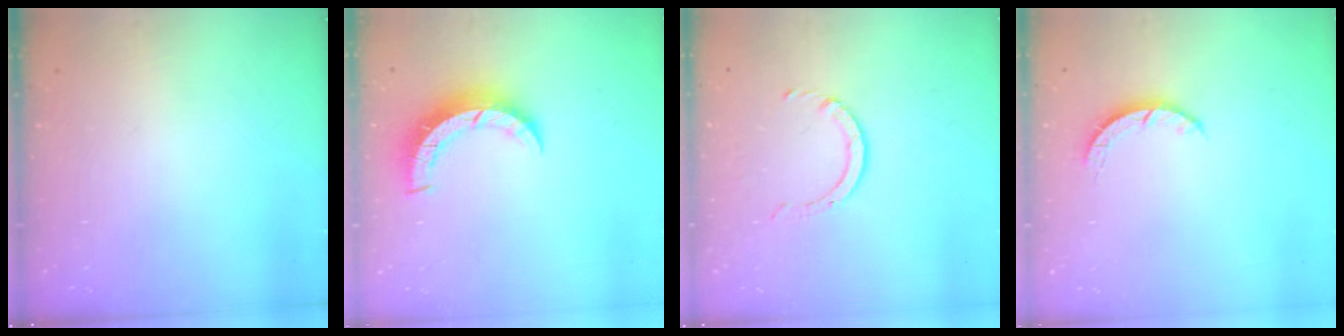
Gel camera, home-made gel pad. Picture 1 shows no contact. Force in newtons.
{"total": 7.1, "press": 7.0, "slide": 0.8}
{"total": 2.5, "press": 2.5, "slide": 0.2}
{"total": 2.7, "press": 2.7, "slide": 0.4}